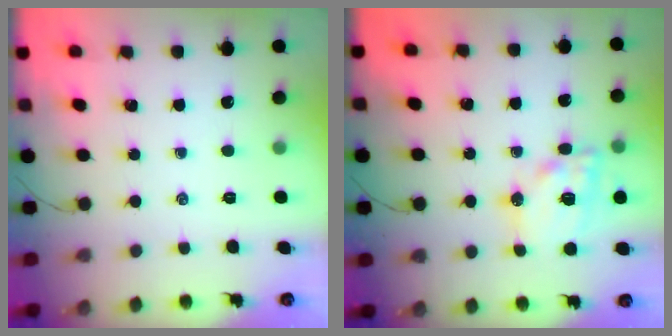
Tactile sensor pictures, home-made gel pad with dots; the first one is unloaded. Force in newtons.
{"total": 15.5, "press": 15.2, "slide": 3.1}